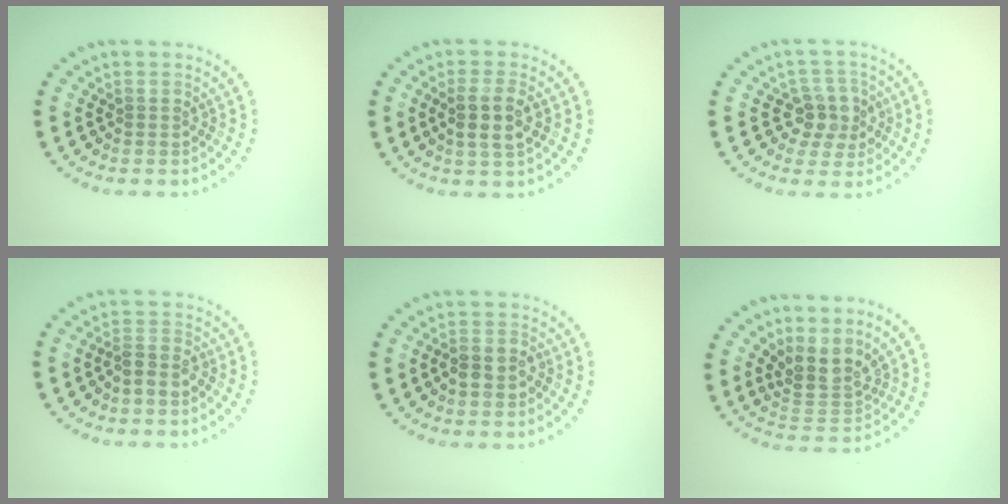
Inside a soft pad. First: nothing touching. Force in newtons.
{"total": 2.8, "press": 2.7, "slide": 0.9}
{"total": 3.1, "press": 2.8, "slide": 1.3}
{"total": 1.8, "press": 1.5, "slide": 0.9}
{"total": 2.3, "press": 2.1, "slide": 0.8}
{"total": 3.3, "press": 2.6, "slide": 2.0}